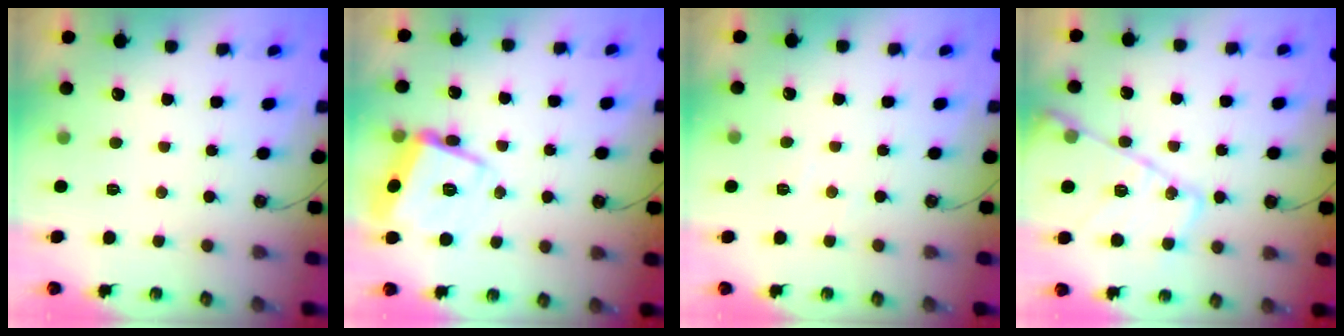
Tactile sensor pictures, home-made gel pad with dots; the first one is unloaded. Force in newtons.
{"total": 17.3, "press": 17.3, "slide": 0.2}
{"total": 4.0, "press": 3.9, "slide": 0.7}
{"total": 16.0, "press": 16.0, "slide": 1.6}